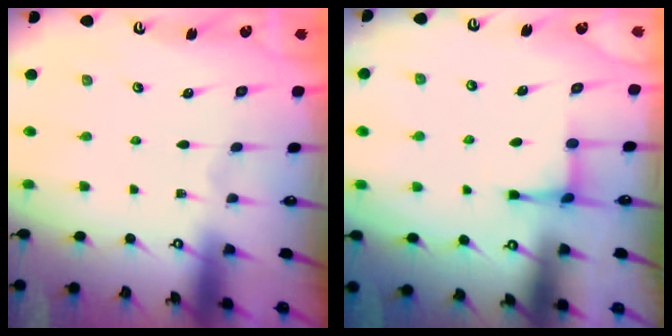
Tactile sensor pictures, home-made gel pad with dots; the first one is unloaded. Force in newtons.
{"total": 3.3, "press": 3.3, "slide": 0.3}